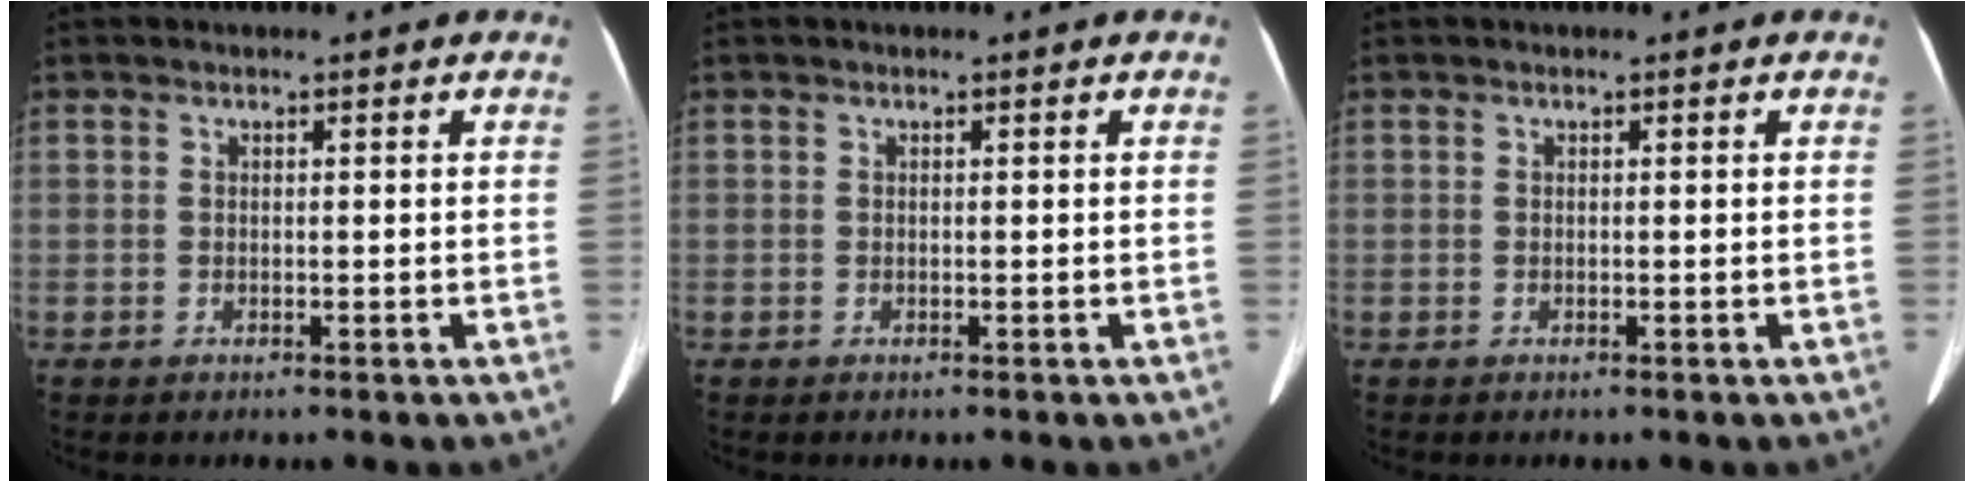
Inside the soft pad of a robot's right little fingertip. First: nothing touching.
{"total": 0.0}
{"total": 0.0}